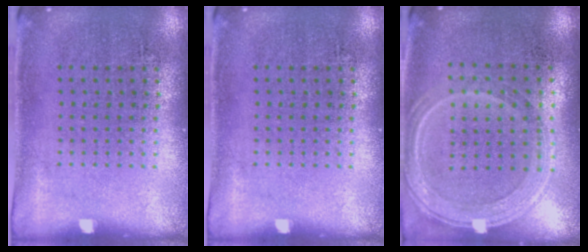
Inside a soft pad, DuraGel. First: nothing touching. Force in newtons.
{"total": 0.0}
{"total": 1.2, "press": 1.2, "slide": 0.4}